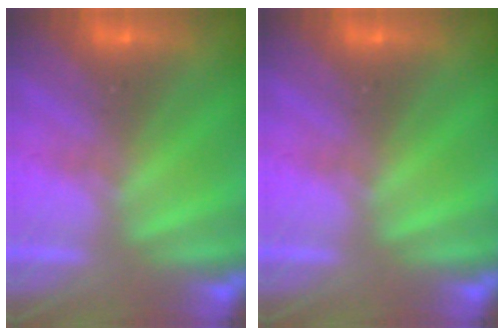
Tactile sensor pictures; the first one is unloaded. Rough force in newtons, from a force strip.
{"total": 0.0}